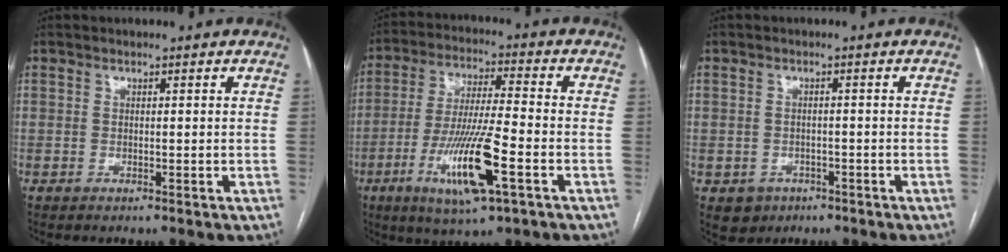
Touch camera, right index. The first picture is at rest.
{"total": 14.0, "force": [-5.3, 1.2, 12.9], "torque": [-0.252, -0.021, -0.092]}
{"total": 3.6, "force": [-1.7, 3.2, 0.5], "torque": [-0.003, 0.008, -0.018]}